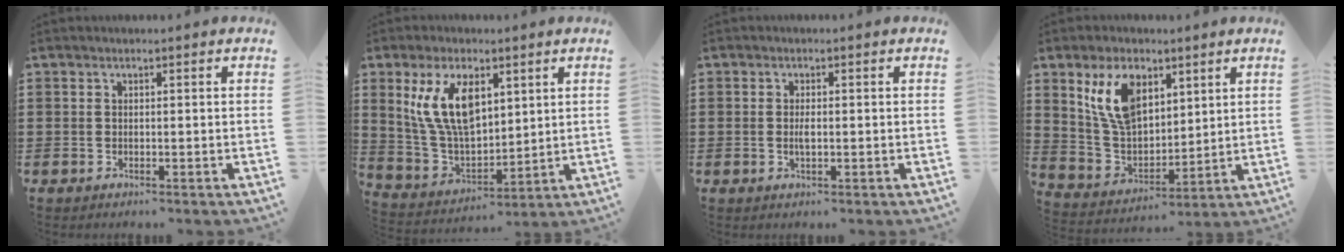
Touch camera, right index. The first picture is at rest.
{"total": 11.3, "force": [4.4, 5.7, 8.7], "torque": [-0.195, 0.009, 0.080]}
{"total": 1.7, "force": [-0.2, 0.6, 1.6], "torque": [-0.030, 0.000, -0.004]}
{"total": 10.6, "force": [5.1, 6.2, 7.0], "torque": [-0.166, 0.011, 0.096]}